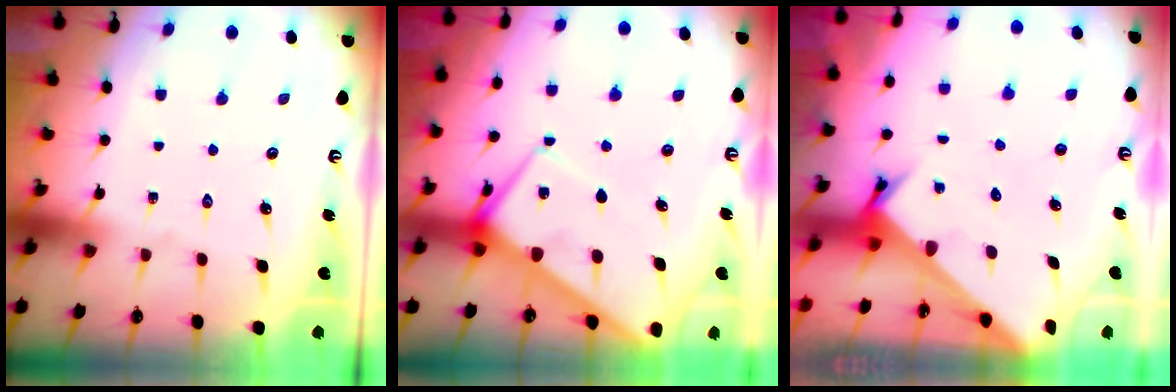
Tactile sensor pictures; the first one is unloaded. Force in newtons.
{"total": 7.9, "press": 7.8, "slide": 0.8}
{"total": 2.6, "press": 2.6, "slide": 0.2}